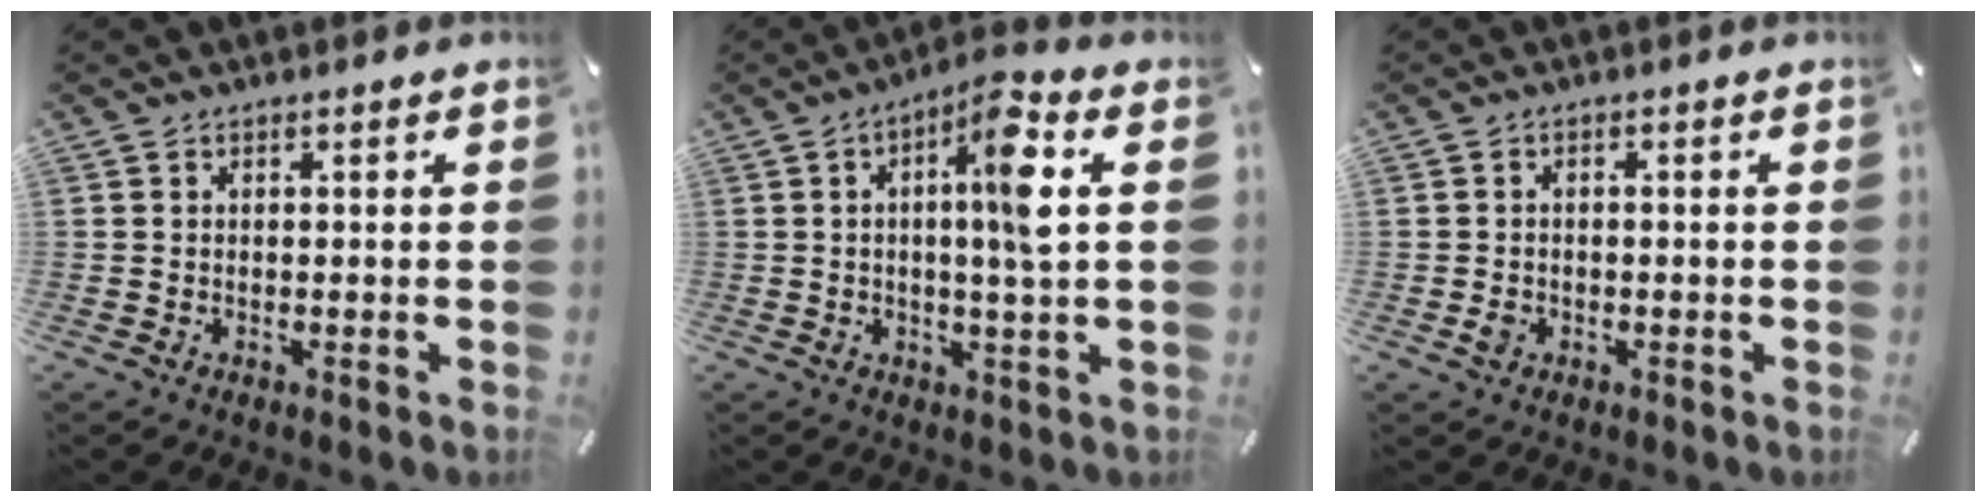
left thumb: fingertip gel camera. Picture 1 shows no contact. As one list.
[{"total": 10.4, "force": [2.3, 1.4, 10.0], "torque": [-0.165, 0.001, 0.027]}, {"total": 1.9, "force": [-0.7, 1.4, 1.1], "torque": [-0.019, 0.003, -0.012]}]